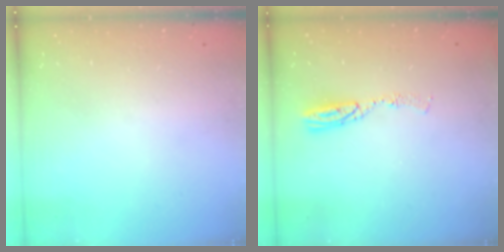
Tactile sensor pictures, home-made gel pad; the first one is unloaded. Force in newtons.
{"total": 5.4, "press": 5.4, "slide": 0.5}